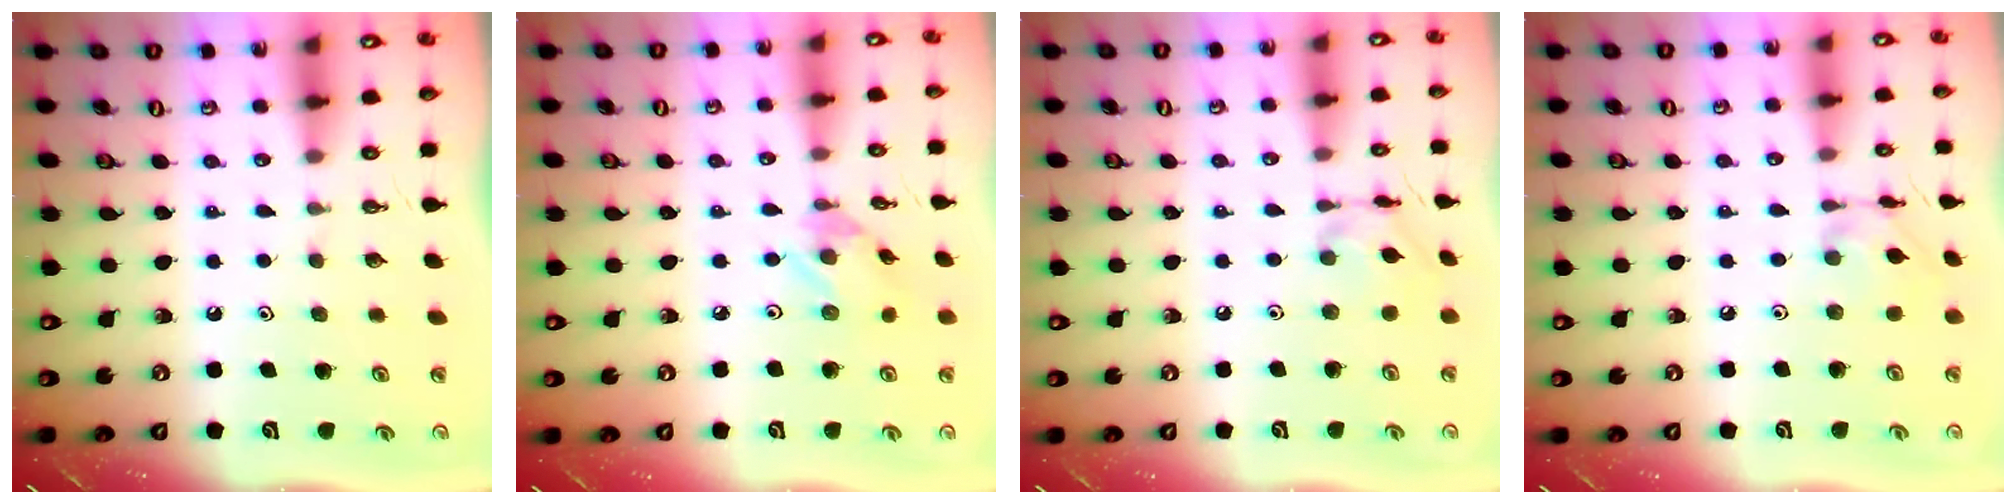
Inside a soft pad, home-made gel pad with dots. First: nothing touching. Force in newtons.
{"total": 3.2, "press": 3.2, "slide": 0.1}
{"total": 6.4, "press": 6.4, "slide": 0.2}
{"total": 4.6, "press": 4.6, "slide": 0.4}